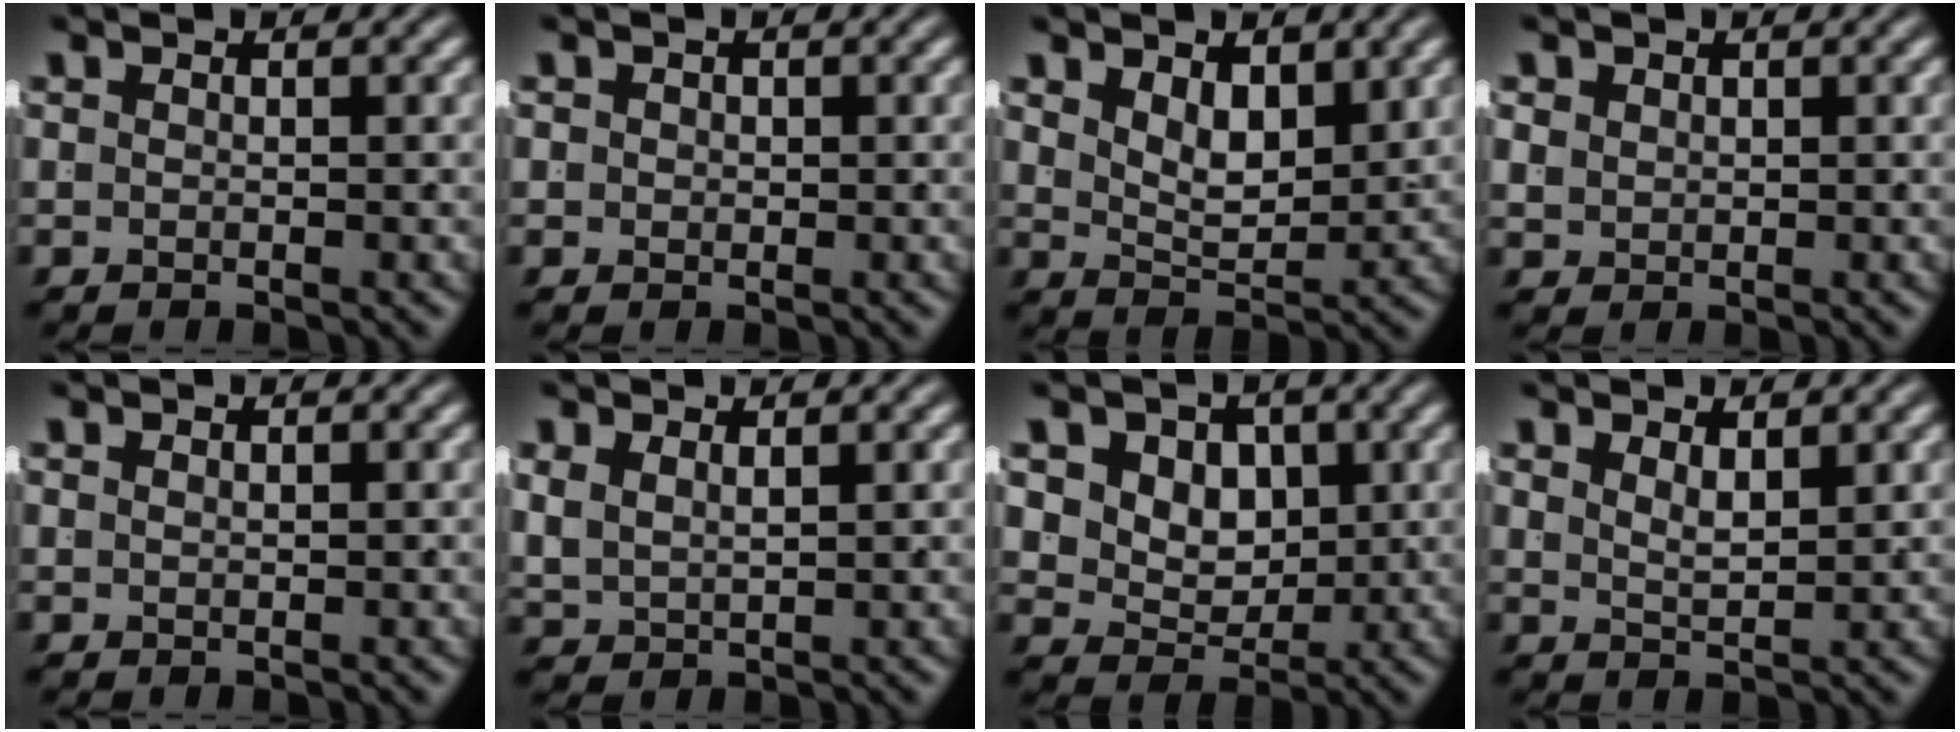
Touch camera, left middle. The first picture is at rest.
{"total": 1.3, "force": [0.0, 1.2, 0.4], "torque": [-0.015, -0.007, 0.004]}
{"total": 3.1, "force": [1.9, 1.1, 2.1], "torque": [-0.030, -0.021, 0.041]}
{"total": 1.8, "force": [0.9, 1.4, 0.8], "torque": [-0.022, -0.007, 0.026]}
{"total": 0.8, "force": [0.2, -0.7, 0.0], "torque": [0.008, -0.003, 0.008]}
{"total": 2.0, "force": [1.0, 1.2, 1.1], "torque": [-0.033, -0.011, 0.034]}
{"total": 7.7, "force": [1.8, 6.4, 3.9], "torque": [-0.080, -0.019, 0.033]}
{"total": 1.7, "force": [1.2, -0.7, 0.9], "torque": [-0.009, -0.014, 0.033]}